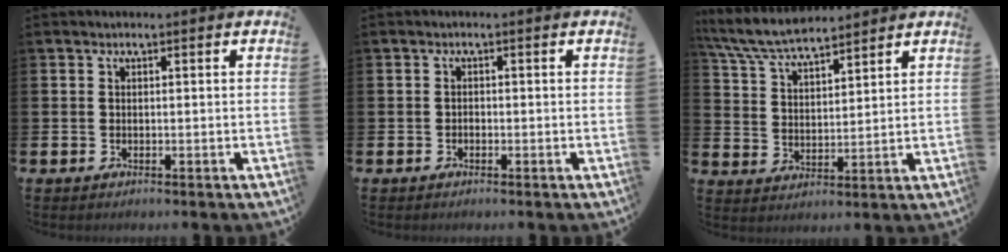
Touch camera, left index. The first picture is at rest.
{"total": 0.7, "force": [-0.5, 0.4, 0.1], "torque": [-0.009, 0.004, -0.010]}
{"total": 7.4, "force": [7.0, 1.1, 2.2], "torque": [-0.072, -0.028, 0.128]}